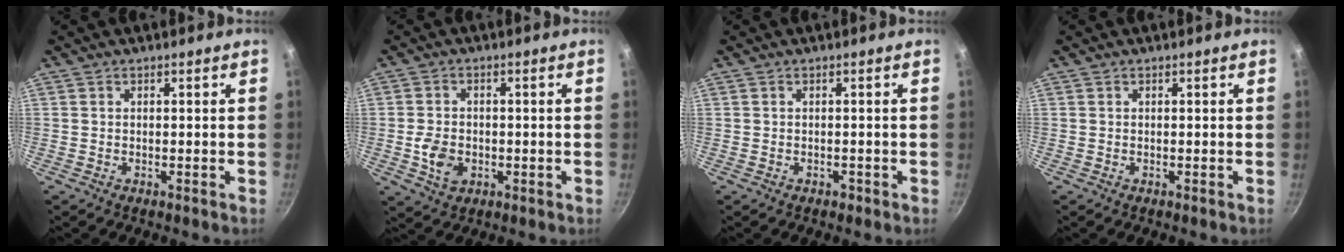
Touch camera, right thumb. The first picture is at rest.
{"total": 6.0, "force": [-1.2, 4.4, 3.9], "torque": [-0.062, 0.008, -0.017]}
{"total": 0.8, "force": [-0.4, 0.5, 0.4], "torque": [-0.004, 0.004, -0.003]}
{"total": 0.0}